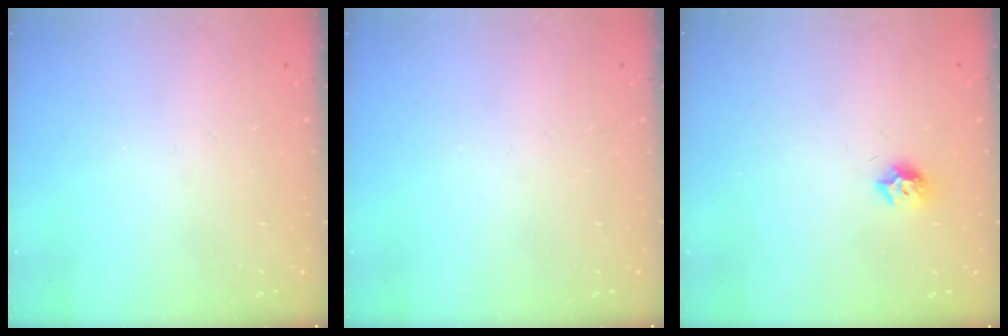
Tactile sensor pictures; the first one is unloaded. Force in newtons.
{"total": 0.0}
{"total": 6.9, "press": 6.9, "slide": 0.3}